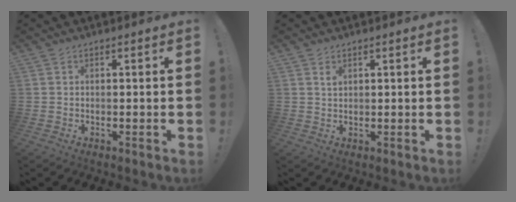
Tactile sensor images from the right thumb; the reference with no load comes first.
{"total": 1.3, "force": [0.8, 0.7, 0.6], "torque": [0.002, -0.006, 0.014]}